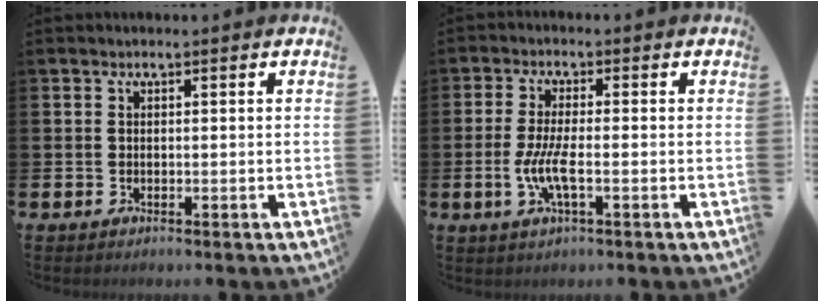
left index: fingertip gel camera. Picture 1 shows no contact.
{"total": 4.3, "force": [-1.2, 1.0, 4.1], "torque": [-0.091, -0.001, -0.025]}